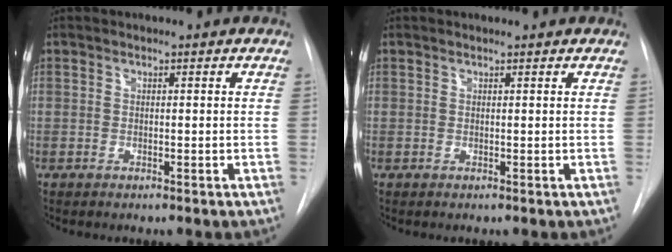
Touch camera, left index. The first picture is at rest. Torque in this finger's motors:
{"motor_torque": [-0.03, 0.04, -0.44, -0.01]}